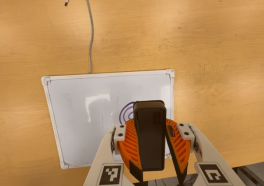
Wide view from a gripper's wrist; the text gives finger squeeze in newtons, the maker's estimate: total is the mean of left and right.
{"total": 11.8, "left": 11.4, "right": 12.3}